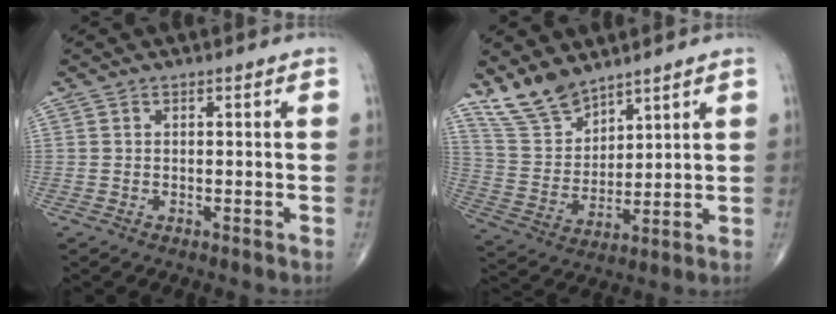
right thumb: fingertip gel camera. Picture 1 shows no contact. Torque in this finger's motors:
{"motor_torque": [-0.16, 0.37, 0.03, 0.07, 0.01]}